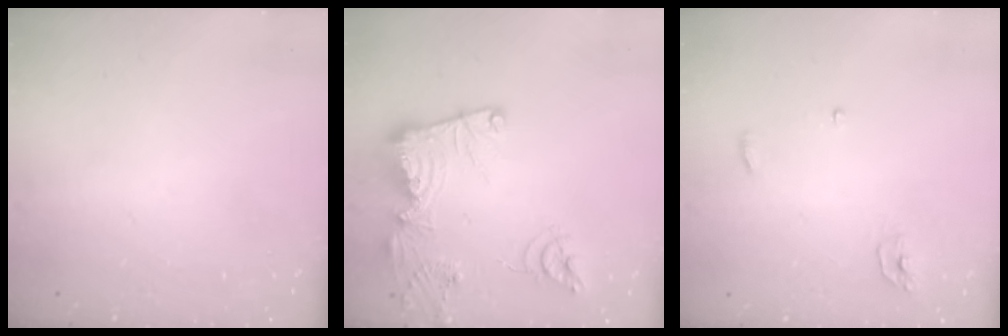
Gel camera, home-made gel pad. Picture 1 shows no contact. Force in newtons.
{"total": 16.7, "press": 16.7, "slide": 1.2}
{"total": 3.8, "press": 3.8, "slide": 0.5}